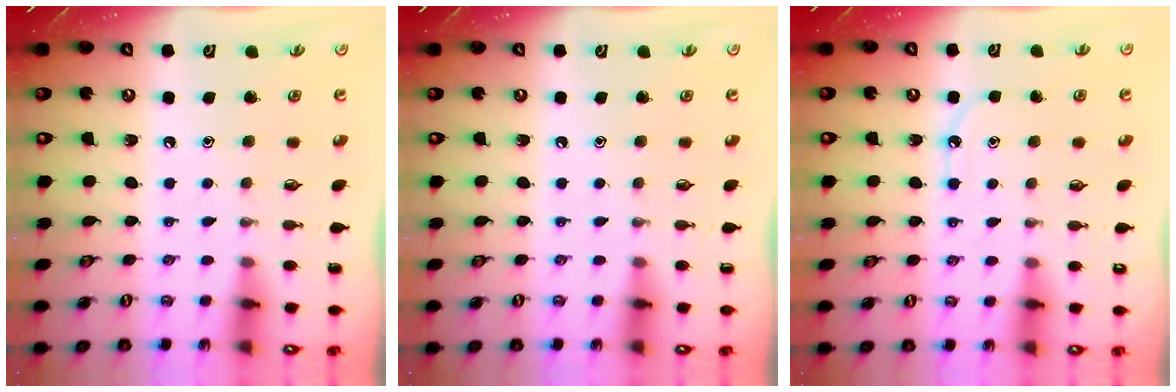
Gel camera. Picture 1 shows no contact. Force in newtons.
{"total": 0.0}
{"total": 5.3, "press": 5.2, "slide": 0.5}